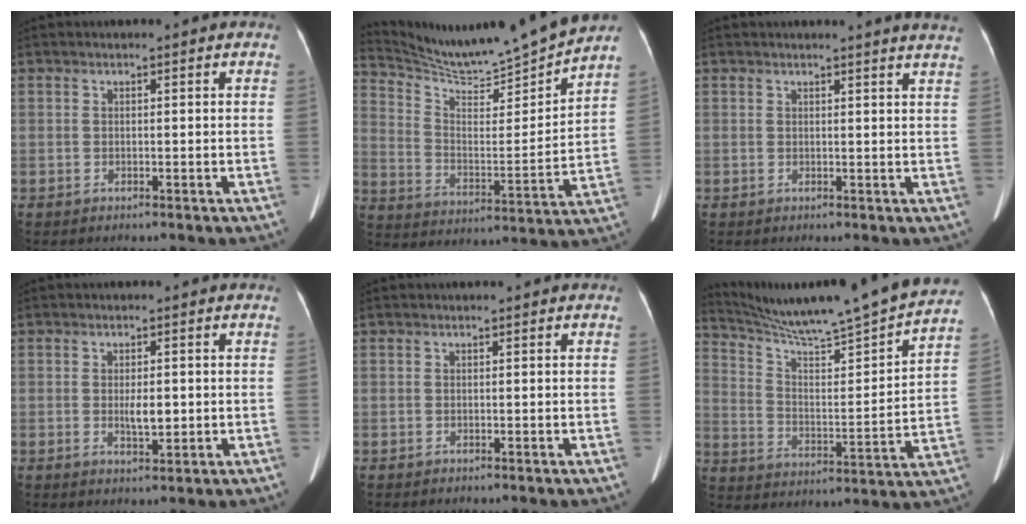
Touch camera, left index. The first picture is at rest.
{"total": 15.1, "force": [14.6, -2.0, 3.4], "torque": [-0.074, -0.042, 0.241]}
{"total": 6.3, "force": [5.9, -0.7, 2.1], "torque": [-0.023, -0.015, 0.042]}
{"total": 3.2, "force": [-0.2, 1.1, 3.0], "torque": [-0.053, -0.003, 0.001]}
{"total": 0.0}
{"total": 23.3, "force": [20.9, -0.5, 10.3], "torque": [-0.171, -0.042, 0.306]}